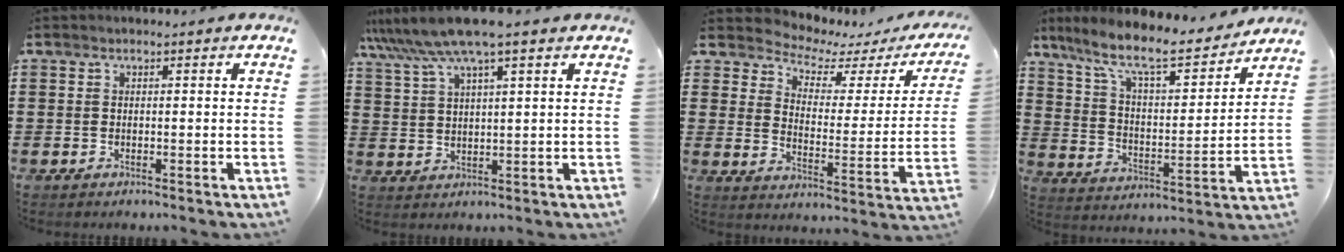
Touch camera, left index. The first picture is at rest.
{"total": 7.7, "force": [5.8, 0.2, 5.1], "torque": [-0.122, -0.016, 0.101]}
{"total": 3.2, "force": [2.8, 1.1, 1.2], "torque": [-0.047, -0.024, 0.038]}
{"total": 9.9, "force": [8.3, 1.3, 5.2], "torque": [-0.135, -0.052, 0.139]}